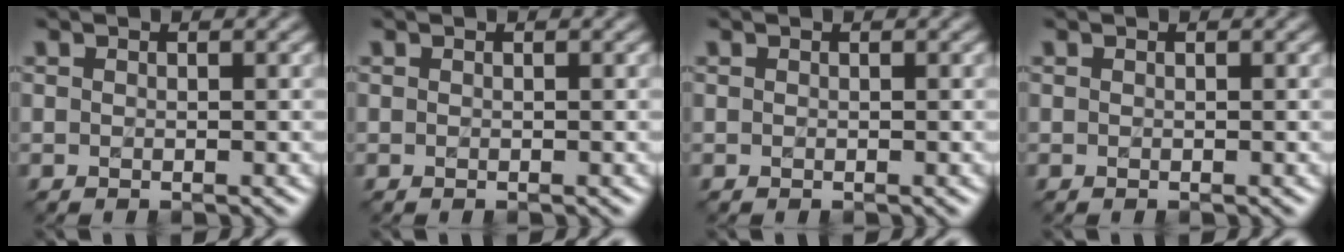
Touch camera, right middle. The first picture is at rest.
{"total": 0.0}
{"total": 0.0}
{"total": 0.0}